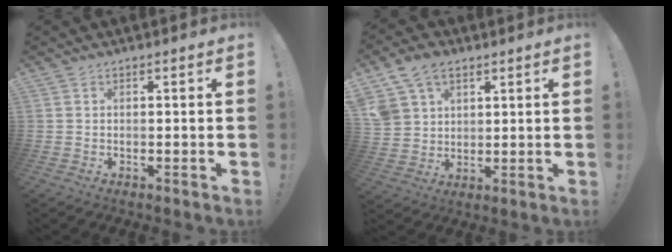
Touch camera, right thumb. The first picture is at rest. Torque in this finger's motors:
{"motor_torque": [0.07, 0.58, 0.35, 0.18, 0.10]}